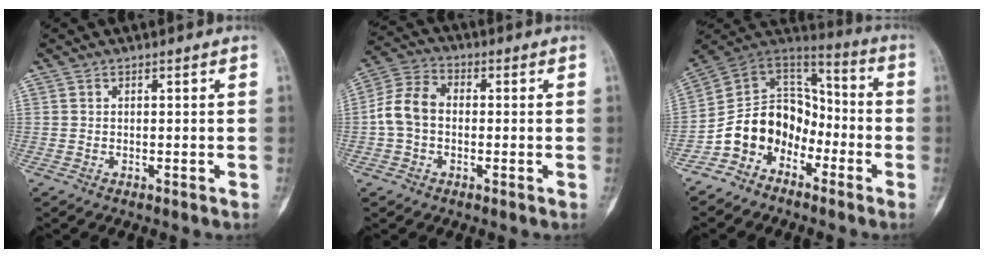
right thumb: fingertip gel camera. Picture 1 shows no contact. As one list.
[{"total": 8.0, "force": [-0.6, 6.0, 5.3], "torque": [-0.094, 0.027, -0.024]}, {"total": 13.7, "force": [-6.7, 10.5, 5.9], "torque": [-0.065, 0.096, -0.134]}]